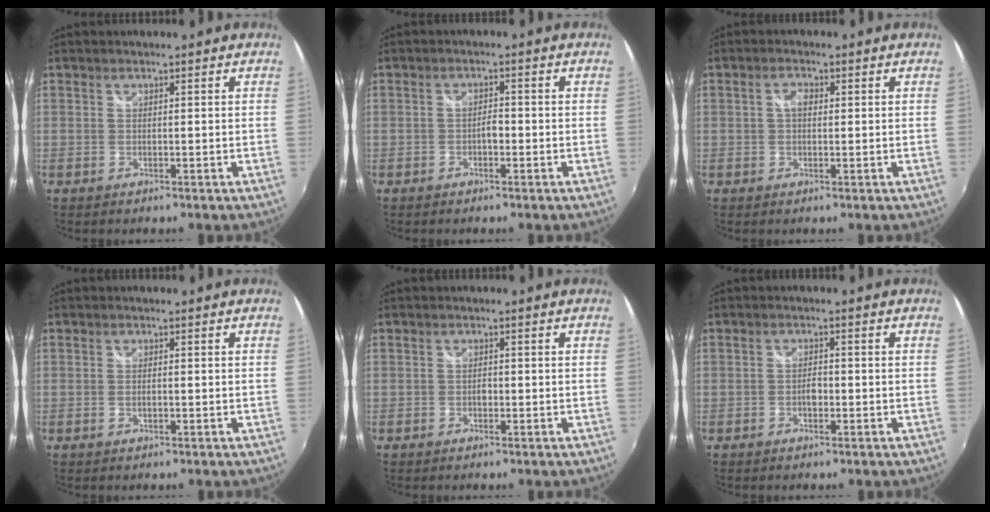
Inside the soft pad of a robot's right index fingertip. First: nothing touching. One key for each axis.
{"total": 1.7, "fx": -0.8, "fy": 0.8, "fz": 1.3, "tx": -0.024, "ty": 0.004, "tz": -0.016}
{"total": 2.1, "fx": 0.3, "fy": 1.3, "fz": 1.6, "tx": -0.028, "ty": 0.006, "tz": 0.003}
{"total": 1.1, "fx": -0.2, "fy": 0.5, "fz": 0.9, "tx": -0.020, "ty": -0.001, "tz": -0.006}
{"total": 0.9, "fx": -0.4, "fy": 0.6, "fz": 0.5, "tx": -0.010, "ty": 0.001, "tz": -0.007}
{"total": 1.8, "fx": -0.7, "fy": 1.0, "fz": 1.3, "tx": -0.026, "ty": 0.003, "tz": -0.014}